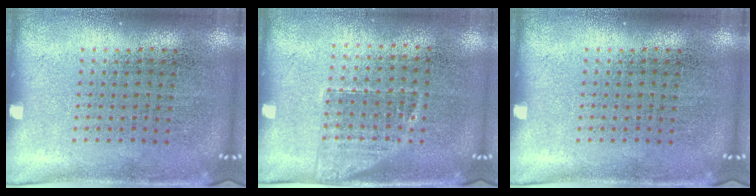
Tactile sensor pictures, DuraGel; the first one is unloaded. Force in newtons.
{"total": 1.2, "press": 1.0, "slide": 0.8}
{"total": 0.0}